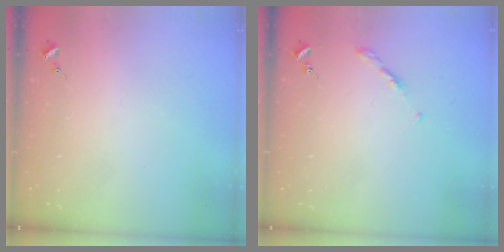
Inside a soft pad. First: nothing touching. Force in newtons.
{"total": 3.5, "press": 3.5, "slide": 0.4}